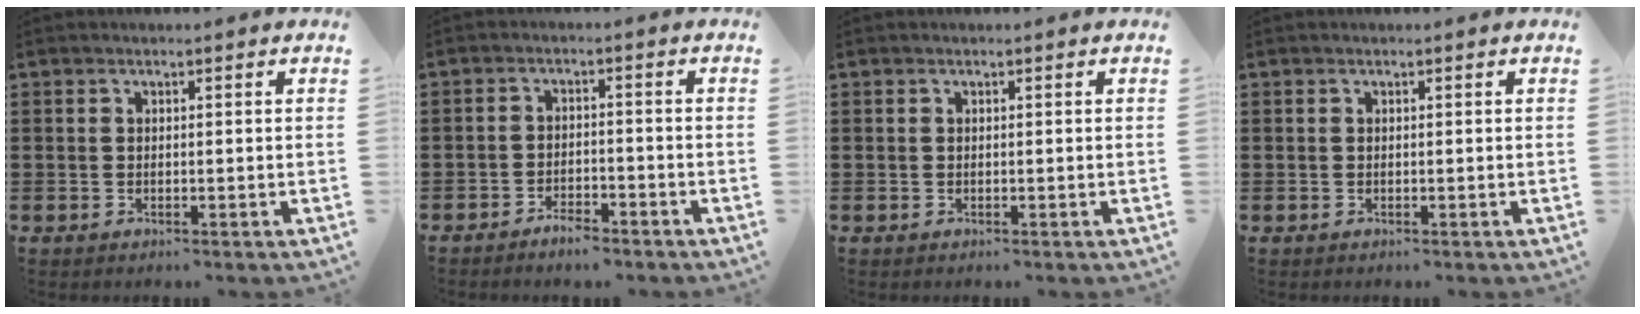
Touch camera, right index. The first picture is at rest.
{"total": 2.7, "force": [-2.6, 0.5, 0.6], "torque": [-0.016, 0.005, -0.053]}
{"total": 0.0}
{"total": 0.0}